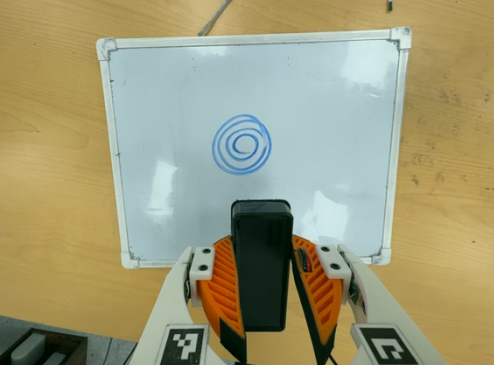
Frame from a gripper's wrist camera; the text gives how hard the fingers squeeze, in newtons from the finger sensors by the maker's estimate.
{"total": 8.5, "left": 7.3, "right": 9.7}